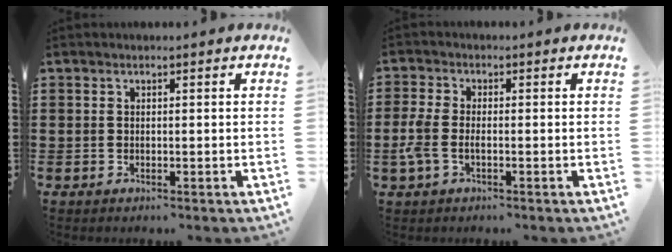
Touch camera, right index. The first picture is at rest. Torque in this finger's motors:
{"motor_torque": [0.49, 0.31, 0.38, 0.08]}